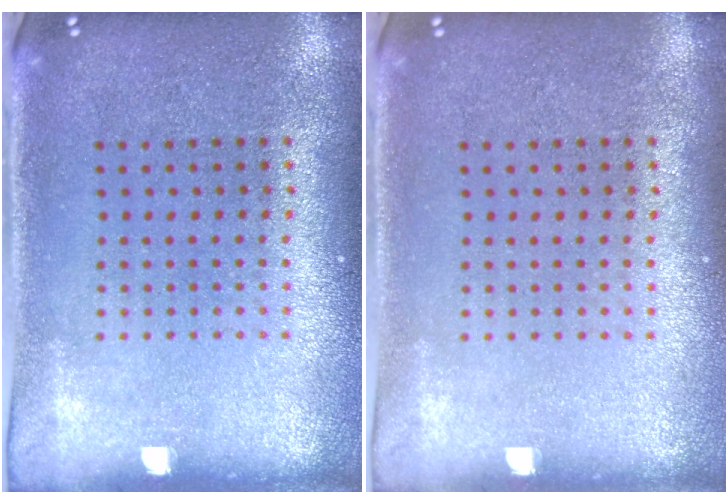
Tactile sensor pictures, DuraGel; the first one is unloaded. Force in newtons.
{"total": 0.0}